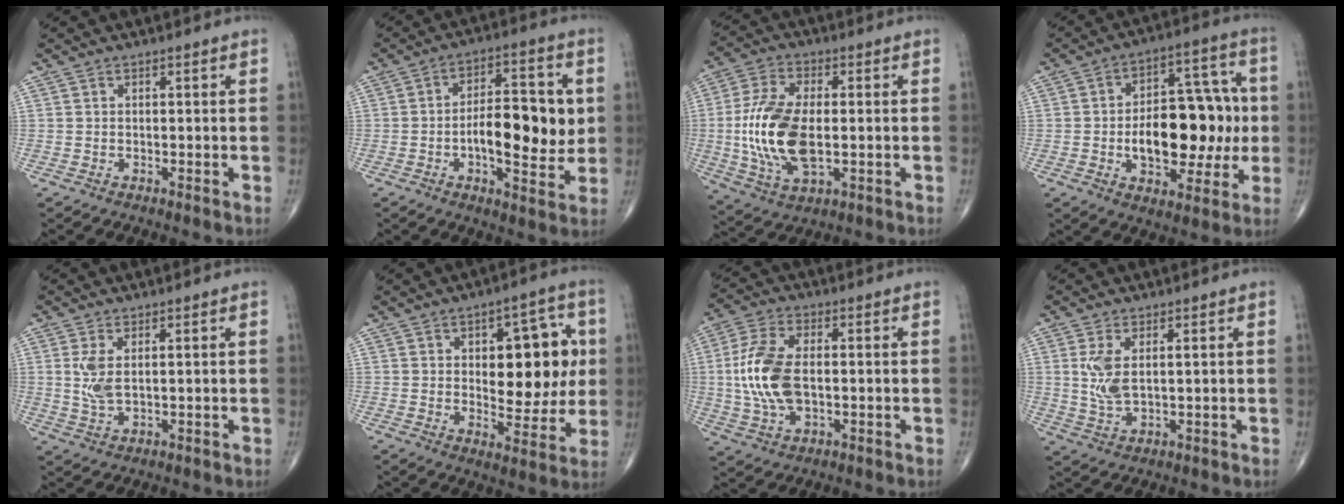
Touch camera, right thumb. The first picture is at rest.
{"total": 14.5, "force": [-0.3, 6.1, 13.1], "torque": [-0.174, 0.008, -0.007]}
{"total": 15.6, "force": [-1.0, 7.9, 13.4], "torque": [-0.278, -0.002, -0.017]}
{"total": 19.8, "force": [-1.5, 10.9, 16.4], "torque": [-0.201, 0.033, -0.016]}
{"total": 4.3, "force": [1.0, 1.9, 3.8], "torque": [-0.087, -0.009, 0.026]}
{"total": 15.3, "force": [2.5, 7.8, 12.9], "torque": [-0.118, -0.003, 0.039]}
{"total": 12.3, "force": [-0.1, 6.6, 10.4], "torque": [-0.221, 0.007, -0.003]}
{"total": 5.4, "force": [1.3, 2.4, 4.7], "torque": [-0.104, -0.010, 0.033]}